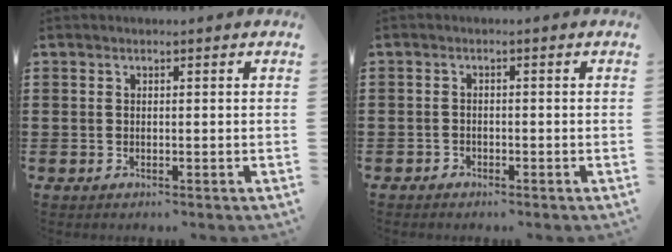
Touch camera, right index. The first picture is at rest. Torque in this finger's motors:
{"motor_torque": [0.86, 0.66, -0.21, -0.07]}